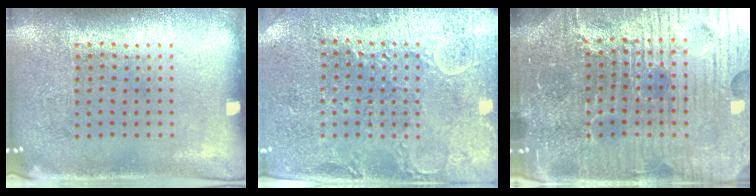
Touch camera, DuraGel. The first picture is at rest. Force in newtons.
{"total": 2.8, "press": 2.7, "slide": 0.8}
{"total": 6.3, "press": 5.7, "slide": 2.5}